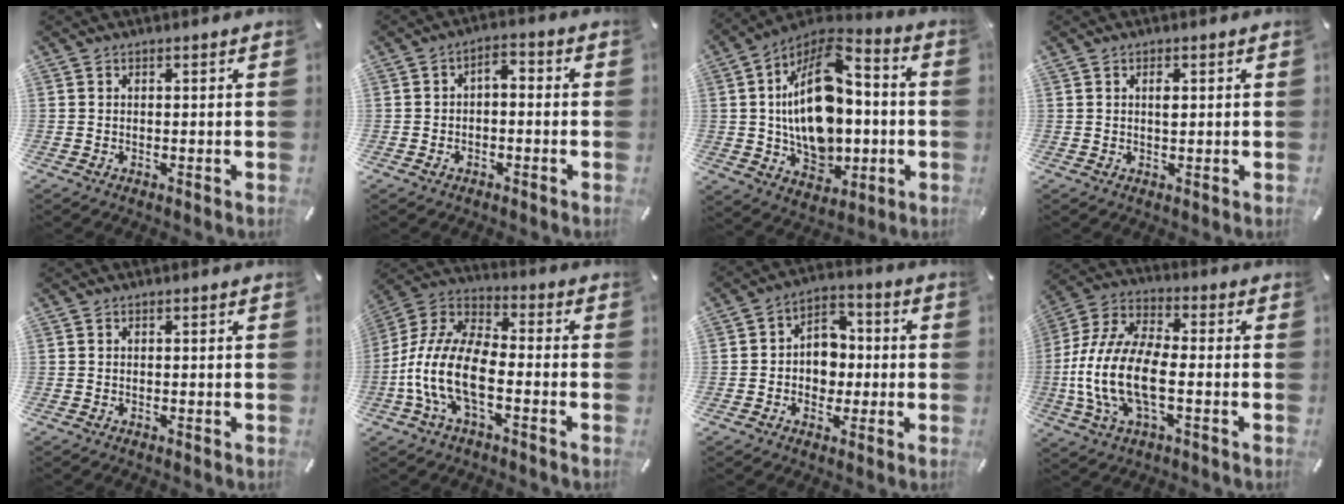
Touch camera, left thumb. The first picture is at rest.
{"total": 3.7, "force": [-1.9, 2.2, 2.3], "torque": [-0.033, 0.016, -0.040]}
{"total": 21.0, "force": [1.0, 14.0, 15.6], "torque": [-0.292, -0.003, 0.022]}
{"total": 1.6, "force": [0.5, 0.7, 1.4], "torque": [-0.030, 0.002, 0.007]}
{"total": 0.0}
{"total": 14.0, "force": [-5.8, 6.9, 10.7], "torque": [-0.239, 0.003, -0.111]}
{"total": 7.8, "force": [-1.4, 6.9, 3.3], "torque": [-0.046, 0.008, -0.026]}
{"total": 15.2, "force": [-3.7, 7.5, 12.7], "torque": [-0.286, -0.007, -0.070]}